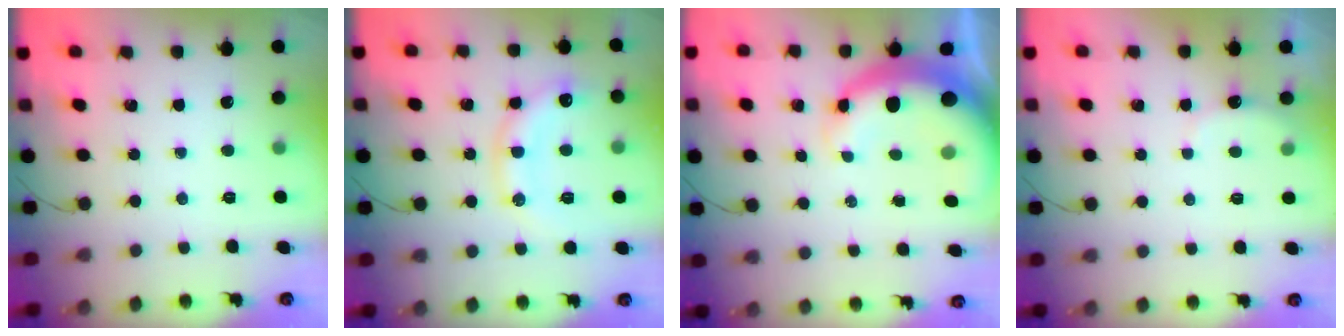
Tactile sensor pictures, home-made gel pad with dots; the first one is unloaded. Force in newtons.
{"total": 12.9, "press": 12.8, "slide": 0.8}
{"total": 9.8, "press": 9.5, "slide": 2.5}
{"total": 3.5, "press": 3.4, "slide": 0.9}